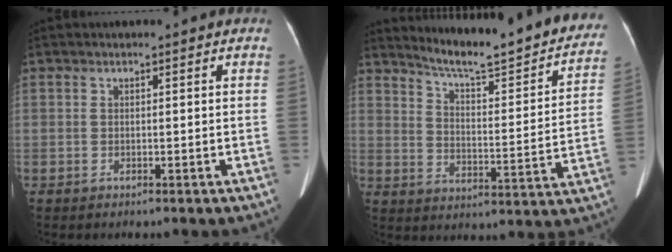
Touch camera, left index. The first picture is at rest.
{"total": 22.4, "force": [20.2, 2.0, 9.4], "torque": [-0.133, -0.066, 0.258]}